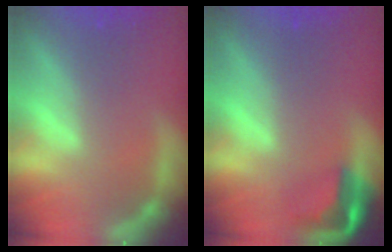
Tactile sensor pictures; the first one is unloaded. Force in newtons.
{"total": 4.4}